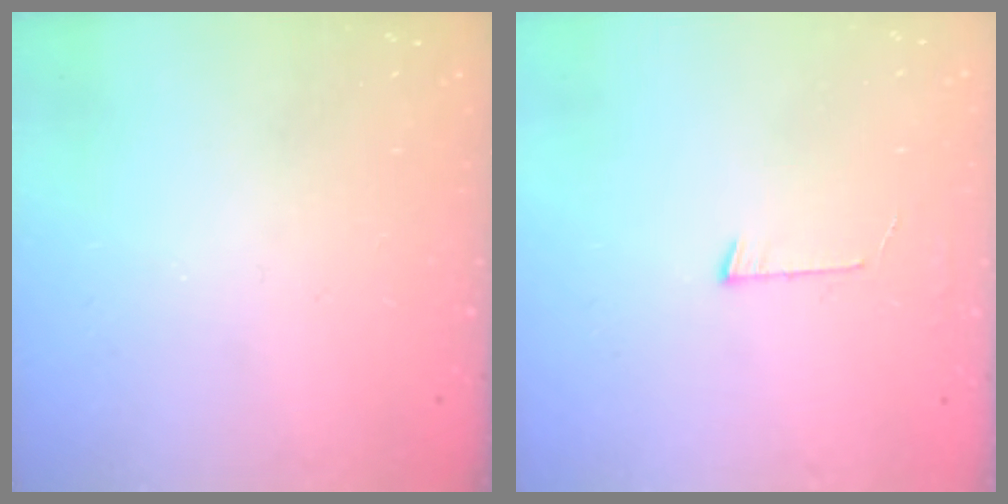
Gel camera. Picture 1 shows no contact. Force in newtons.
{"total": 4.2, "press": 4.2, "slide": 0.4}